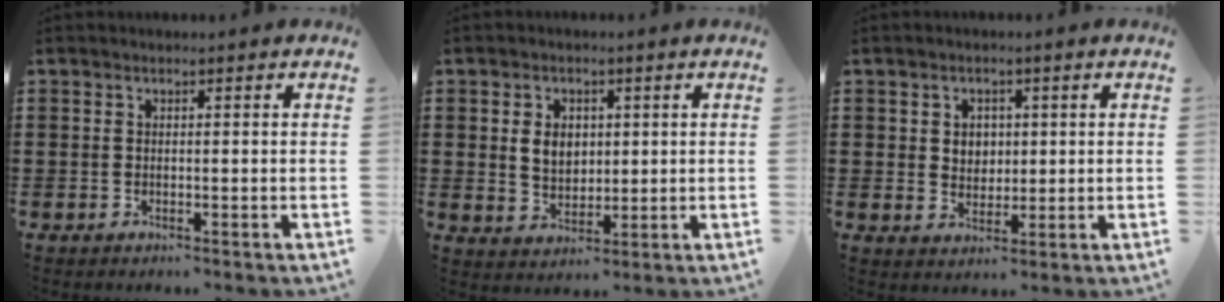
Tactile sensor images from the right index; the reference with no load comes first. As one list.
[{"total": 4.5, "force": [0.8, 3.4, 2.9], "torque": [-0.058, 0.010, 0.011]}, {"total": 2.9, "force": [0.8, 2.6, 1.1], "torque": [-0.031, 0.010, 0.012]}]